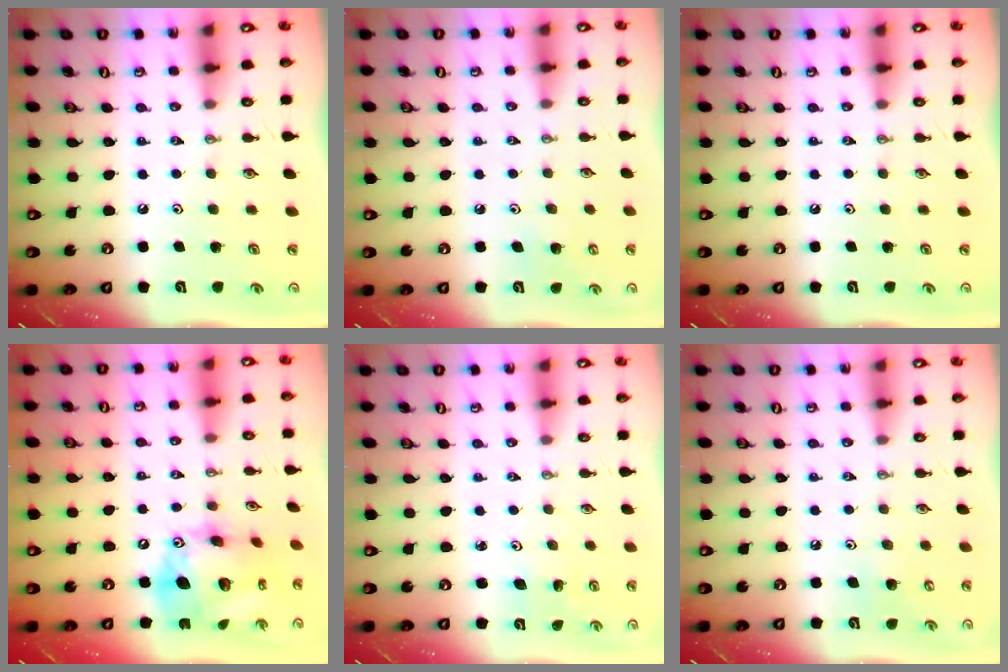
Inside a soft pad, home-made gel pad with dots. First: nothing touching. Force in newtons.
{"total": 4.9, "press": 4.9, "slide": 0.3}
{"total": 0.0}
{"total": 19.9, "press": 19.8, "slide": 2.3}
{"total": 2.5, "press": 2.5, "slide": 0.2}
{"total": 6.4, "press": 6.4, "slide": 0.5}